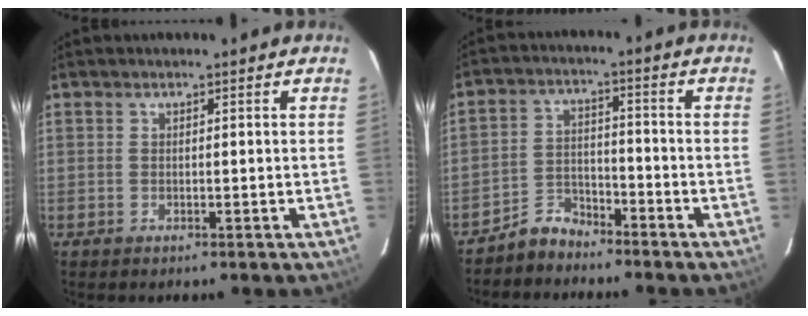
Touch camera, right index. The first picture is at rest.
{"total": 5.3, "force": [-4.8, 2.2, 0.5], "torque": [-0.016, 0.022, -0.089]}